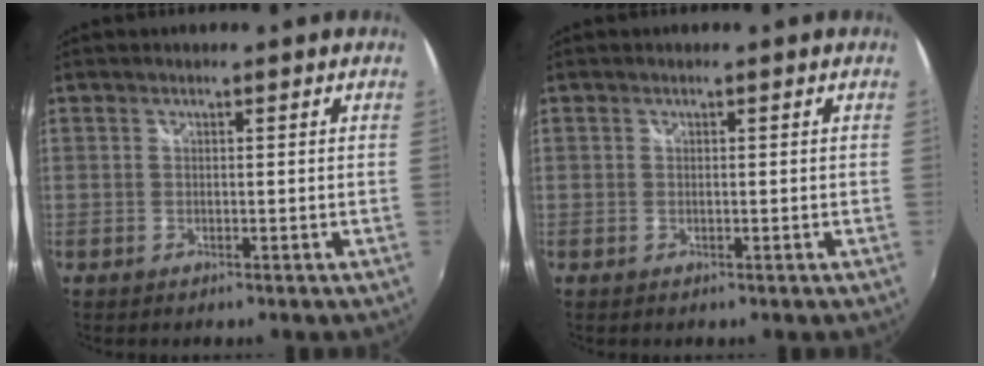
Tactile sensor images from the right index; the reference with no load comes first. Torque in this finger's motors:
{"motor_torque": [-0.05, -0.02, -0.02, 0.01]}